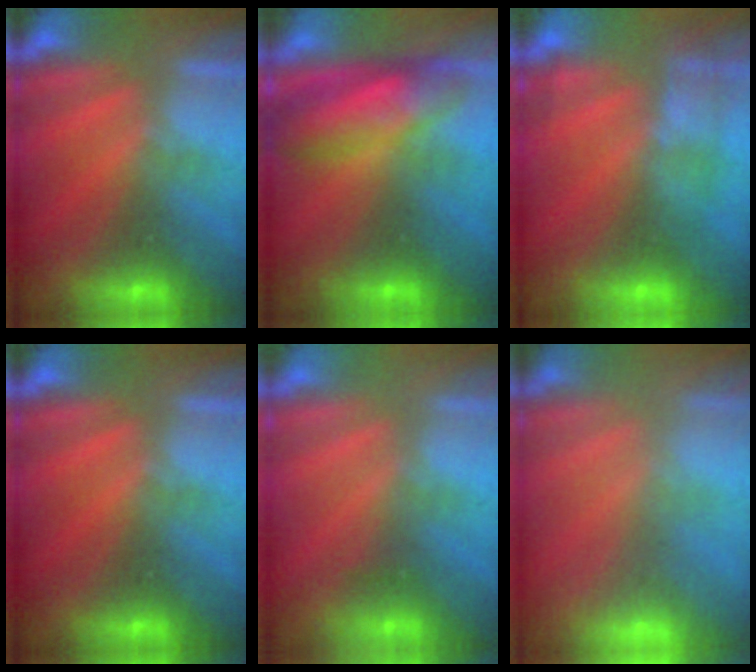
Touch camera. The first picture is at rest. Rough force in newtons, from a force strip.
{"total": 10.0}
{"total": 2.4}
{"total": 0.0}
{"total": 2.4}
{"total": 7.7}